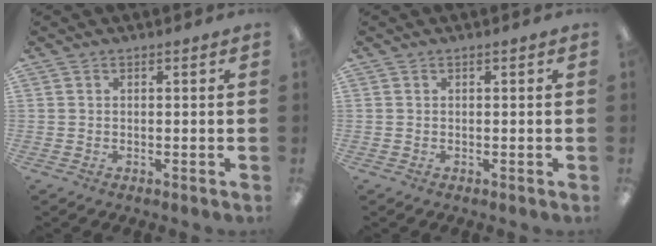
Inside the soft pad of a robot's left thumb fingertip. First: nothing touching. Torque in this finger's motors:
{"motor_torque": [0.00, 0.00, -0.05, 0.04, 0.00]}